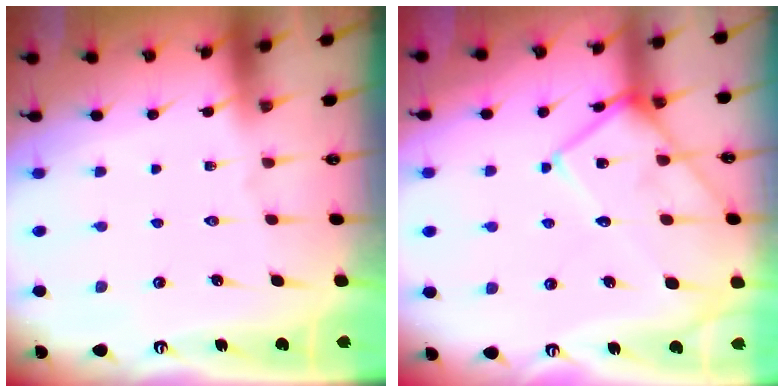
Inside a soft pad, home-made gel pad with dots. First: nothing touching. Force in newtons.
{"total": 15.0, "press": 15.0, "slide": 1.2}